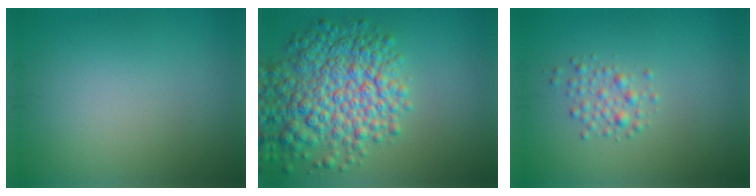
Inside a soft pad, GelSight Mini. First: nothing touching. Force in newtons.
{"total": 8.0, "press": 8.0, "slide": 0.2}
{"total": 1.6, "press": 1.6, "slide": 0.1}